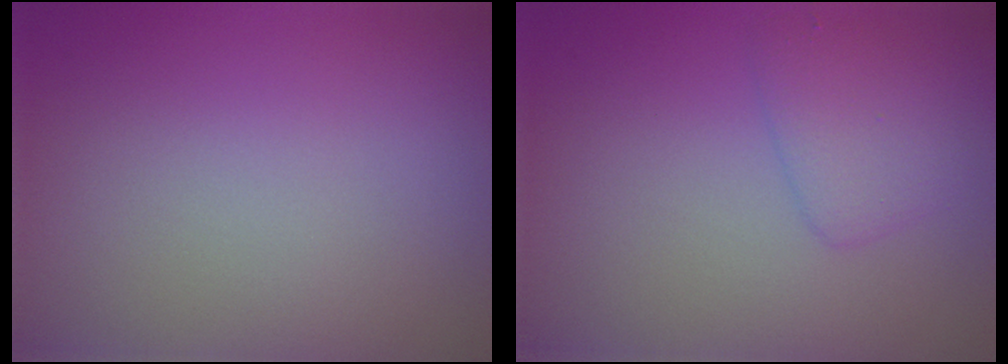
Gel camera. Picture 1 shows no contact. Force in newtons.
{"total": 2.3, "press": 2.3, "slide": 0.2}